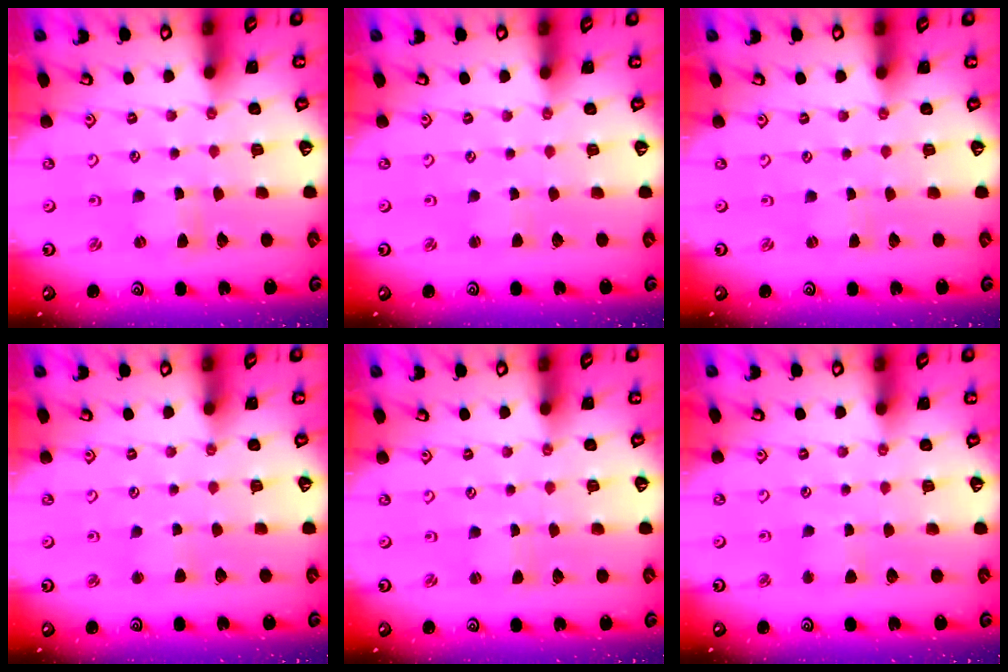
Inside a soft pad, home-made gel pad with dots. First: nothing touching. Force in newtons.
{"total": 1.5, "press": 1.4, "slide": 0.2}
{"total": 0.0}
{"total": 2.7, "press": 2.7, "slide": 0.3}
{"total": 0.5, "press": 0.5, "slide": 0.1}
{"total": 3.5, "press": 3.4, "slide": 0.4}